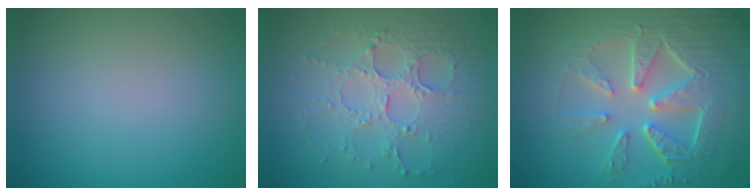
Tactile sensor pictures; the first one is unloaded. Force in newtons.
{"total": 4.2, "press": 3.6, "slide": 2.1}
{"total": 8.4, "press": 6.3, "slide": 5.7}